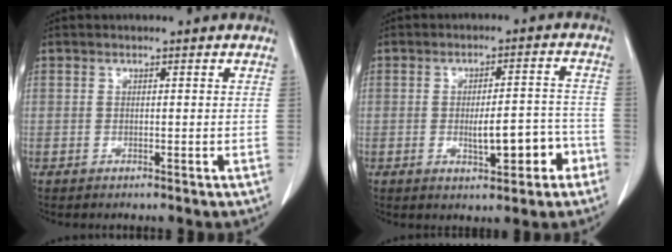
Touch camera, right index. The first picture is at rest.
{"total": 7.8, "force": [-2.8, 2.5, 6.8], "torque": [-0.101, 0.016, -0.032]}